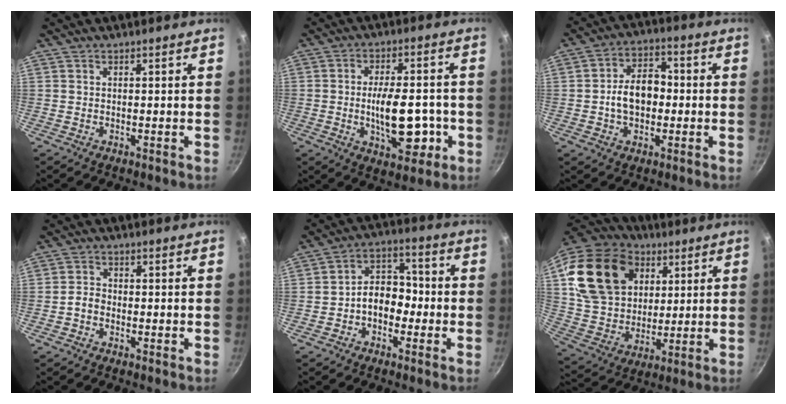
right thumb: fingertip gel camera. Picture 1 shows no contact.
{"total": 13.5, "force": [-2.6, 6.7, 11.4], "torque": [-0.143, 0.011, -0.032]}
{"total": 9.6, "force": [-0.8, 6.6, 6.9], "torque": [-0.085, 0.025, -0.021]}
{"total": 2.2, "force": [-1.1, 1.5, 1.1], "torque": [-0.021, 0.018, -0.026]}
{"total": 7.9, "force": [-2.3, 5.6, 5.0], "torque": [-0.035, 0.041, -0.048]}
{"total": 23.7, "force": [8.4, 18.1, 12.7], "torque": [-0.221, -0.002, 0.163]}